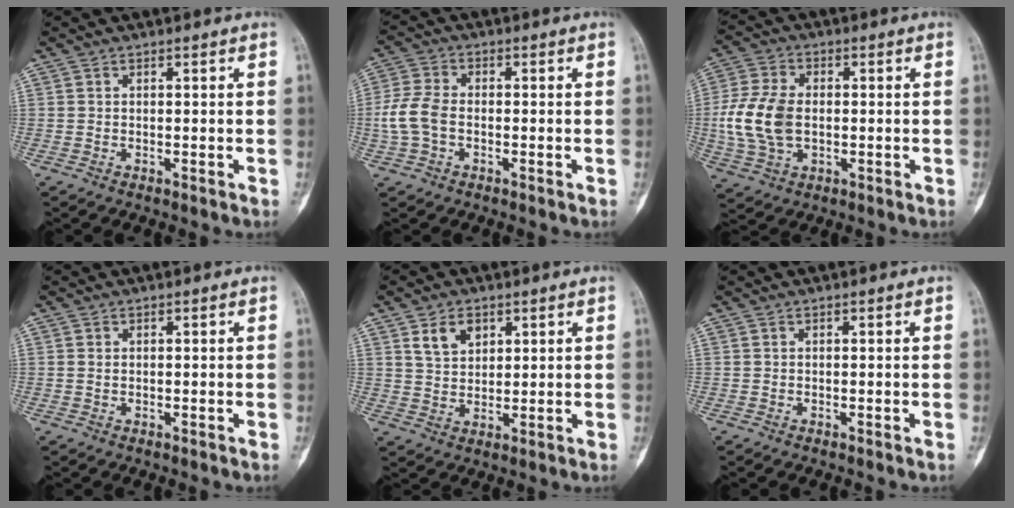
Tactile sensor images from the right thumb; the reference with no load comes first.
{"total": 6.9, "force": [-1.1, 4.5, 5.2], "torque": [-0.122, 0.016, -0.025]}
{"total": 11.9, "force": [-0.5, 7.6, 9.1], "torque": [-0.195, 0.006, -0.008]}
{"total": 0.7, "force": [0.2, 0.5, 0.5], "torque": [-0.013, 0.002, 0.006]}
{"total": 5.5, "force": [2.8, 3.7, 2.9], "torque": [-0.035, -0.017, 0.055]}
{"total": 0.0}